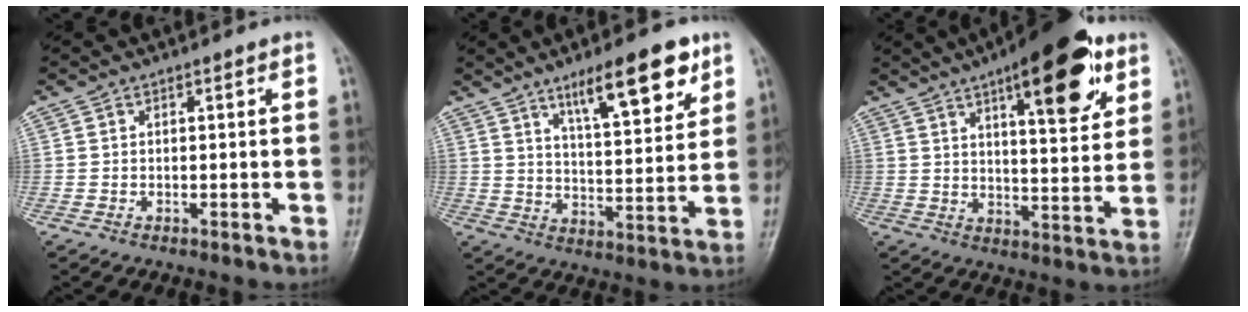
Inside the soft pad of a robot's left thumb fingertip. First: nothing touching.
{"total": 14.1, "force": [8.4, 4.0, 10.5], "torque": [-0.137, -0.043, 0.135]}
{"total": 18.3, "force": [9.6, 6.1, 14.3], "torque": [-0.170, -0.034, 0.138]}